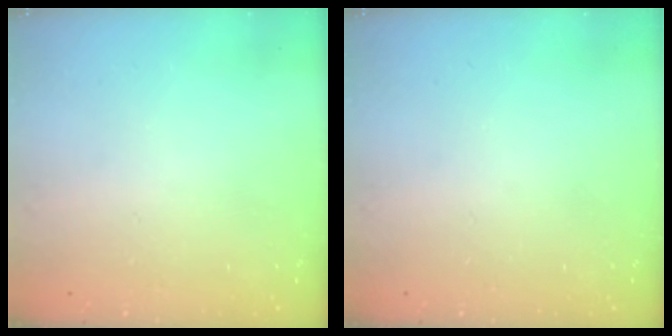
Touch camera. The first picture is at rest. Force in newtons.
{"total": 0.0}